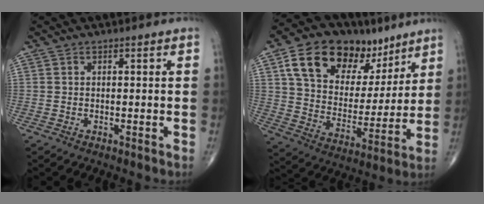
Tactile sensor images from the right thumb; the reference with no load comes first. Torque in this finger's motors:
{"motor_torque": [-0.35, 3.24, 1.05, 0.91, 0.12]}